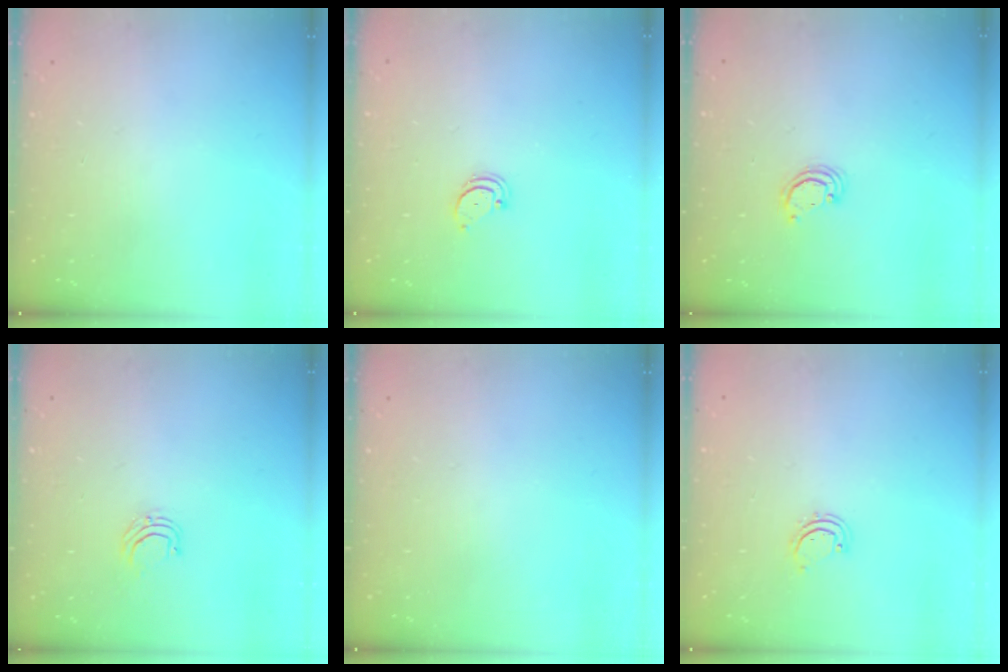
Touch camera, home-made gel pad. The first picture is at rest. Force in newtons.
{"total": 1.9, "press": 1.9, "slide": 0.2}
{"total": 2.0, "press": 2.0, "slide": 0.2}
{"total": 4.1, "press": 4.1, "slide": 0.3}
{"total": 0.0}
{"total": 2.5, "press": 2.5, "slide": 0.3}